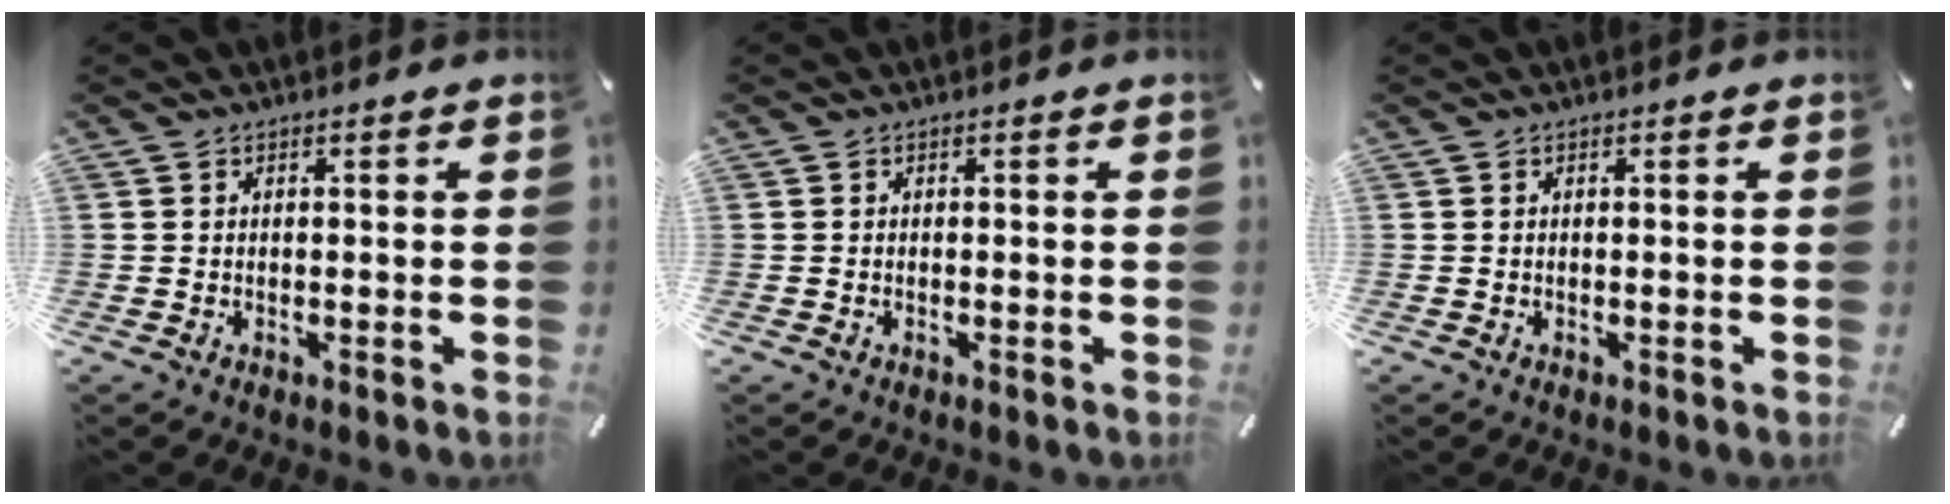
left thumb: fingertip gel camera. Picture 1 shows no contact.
{"total": 0.0}
{"total": 0.0}